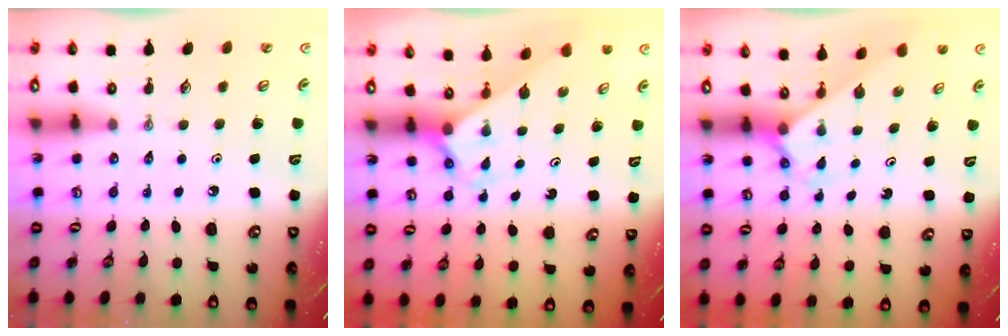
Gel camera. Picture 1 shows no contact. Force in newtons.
{"total": 2.0, "press": 2.0, "slide": 0.2}
{"total": 2.3, "press": 2.3, "slide": 0.2}